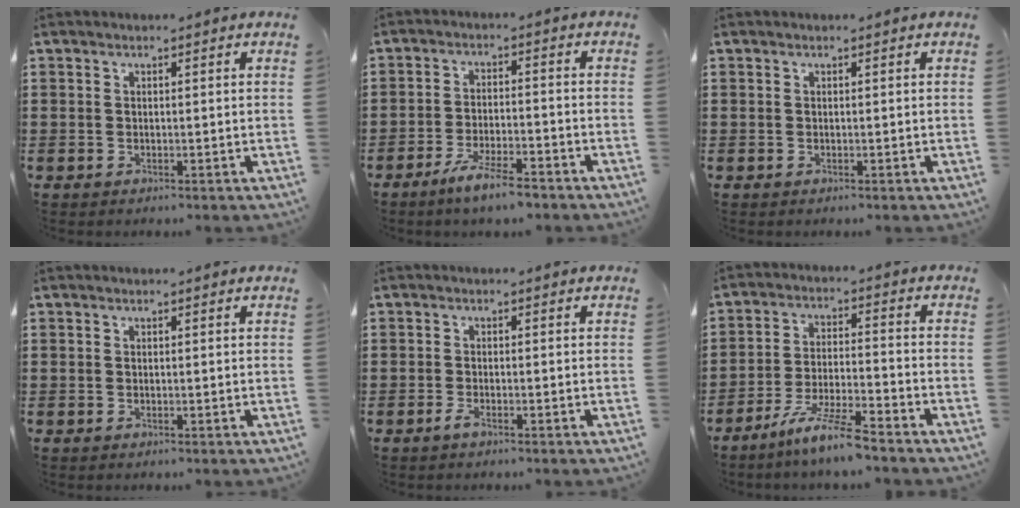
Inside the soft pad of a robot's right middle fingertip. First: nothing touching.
{"total": 5.5, "force": [-4.3, 0.5, 3.4], "torque": [-0.074, -0.007, -0.082]}
{"total": 0.0}
{"total": 0.0}
{"total": 1.4, "force": [-0.8, 0.2, 1.1], "torque": [-0.021, -0.003, -0.014]}
{"total": 7.8, "force": [-6.5, -0.1, 4.4], "torque": [-0.096, -0.012, -0.125]}